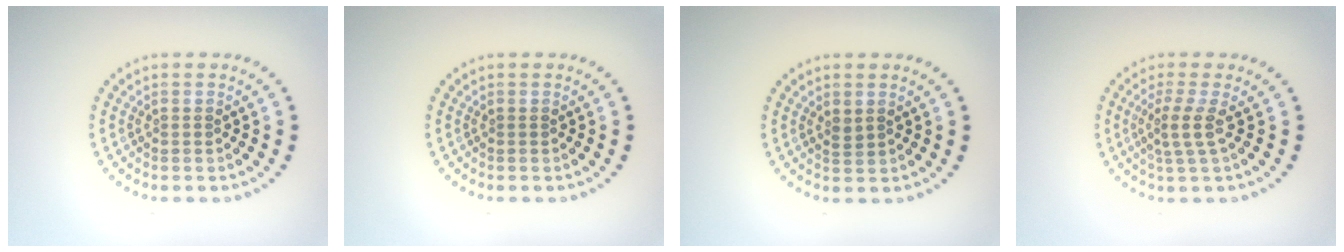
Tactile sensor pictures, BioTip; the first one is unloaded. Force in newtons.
{"total": 0.0}
{"total": 0.8, "press": 0.7, "slide": 0.4}
{"total": 2.3, "press": 1.6, "slide": 1.6}